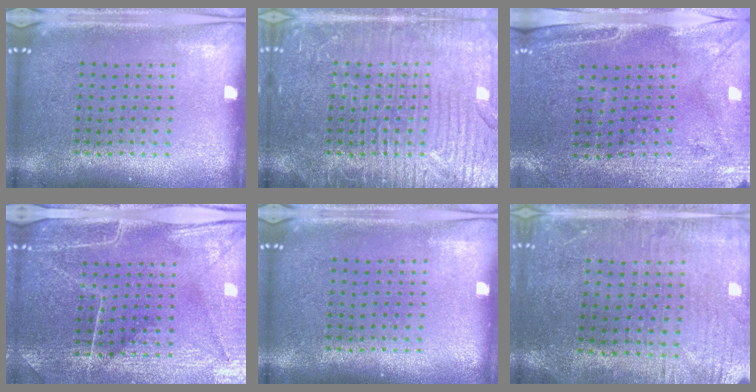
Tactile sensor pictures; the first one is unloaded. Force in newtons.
{"total": 4.1, "press": 4.1, "slide": 0.5}
{"total": 2.9, "press": 2.5, "slide": 1.5}
{"total": 4.5, "press": 4.1, "slide": 1.9}
{"total": 0.0}
{"total": 0.7, "press": 0.5, "slide": 0.5}